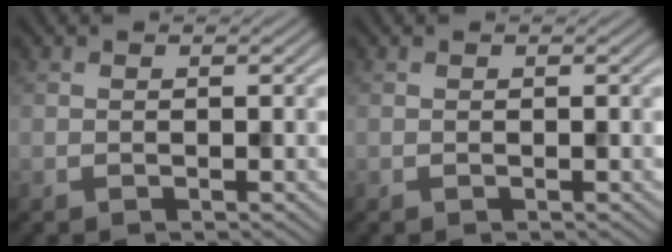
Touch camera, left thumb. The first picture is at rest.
{"total": 0.0}